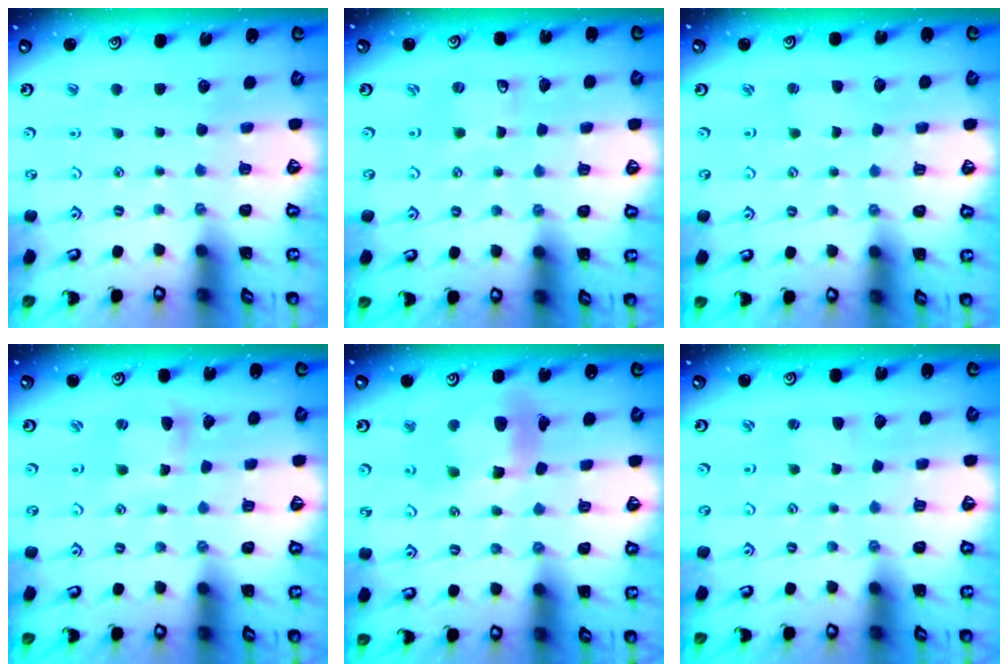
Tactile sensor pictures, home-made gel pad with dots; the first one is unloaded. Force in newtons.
{"total": 1.2, "press": 1.2, "slide": 0.1}
{"total": 0.6, "press": 0.6, "slide": 0.0}
{"total": 3.1, "press": 3.1, "slide": 0.3}
{"total": 11.6, "press": 11.5, "slide": 1.2}
{"total": 1.6, "press": 1.6, "slide": 0.2}